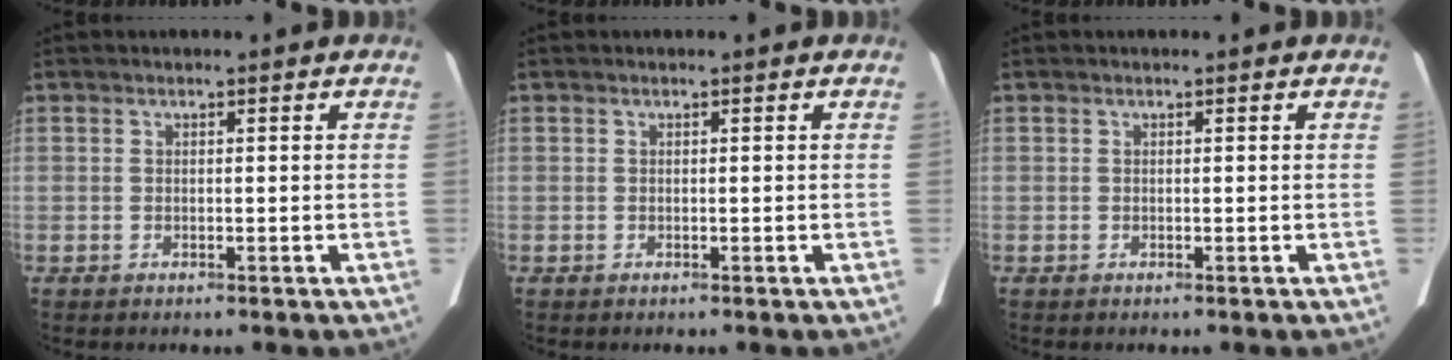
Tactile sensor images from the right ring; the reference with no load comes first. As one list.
[{"total": 0.0}, {"total": 0.0}]